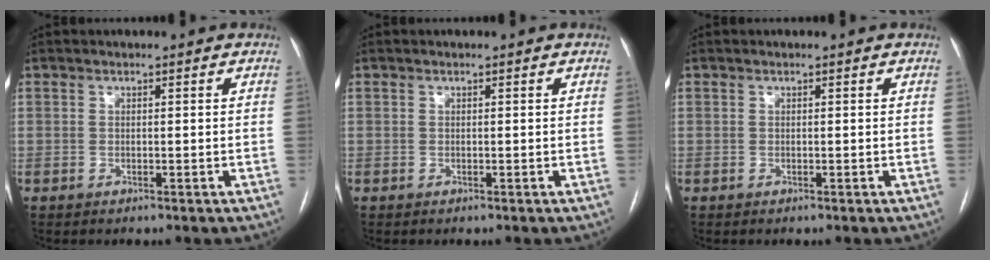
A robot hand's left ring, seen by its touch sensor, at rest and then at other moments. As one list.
[{"total": 0.0}, {"total": 0.0}]